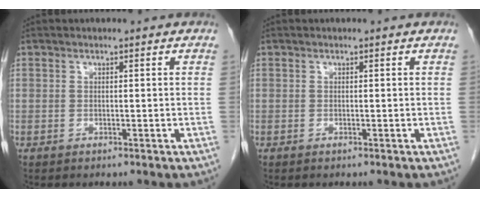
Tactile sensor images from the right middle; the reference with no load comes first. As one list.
[{"total": 0.0}]